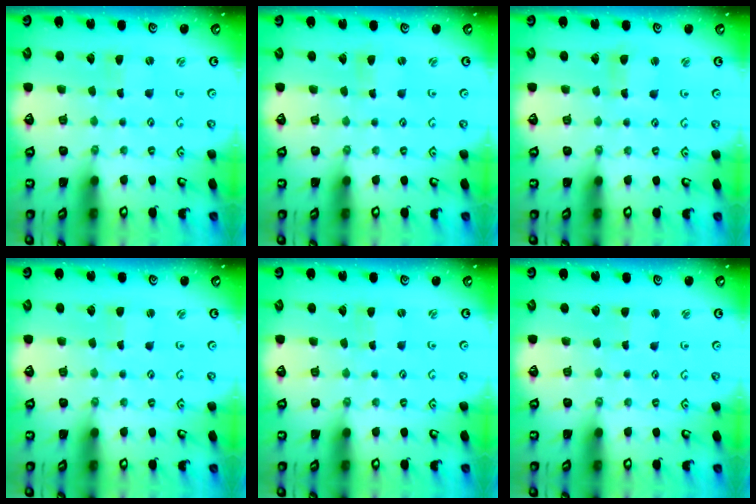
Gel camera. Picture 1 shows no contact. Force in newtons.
{"total": 0.0}
{"total": 2.1, "press": 2.1, "slide": 0.3}
{"total": 0.5, "press": 0.5, "slide": 0.0}
{"total": 0.0}
{"total": 1.8, "press": 1.8, "slide": 0.2}